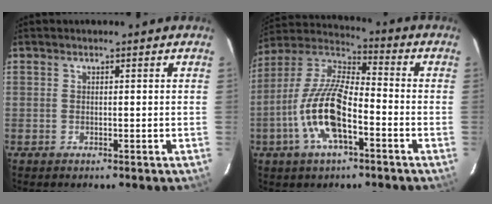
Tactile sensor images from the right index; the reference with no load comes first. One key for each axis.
{"total": 15.0, "fx": -5.6, "fy": 5.3, "fz": 12.9, "tx": -0.266, "ty": -0.003, "tz": -0.111}